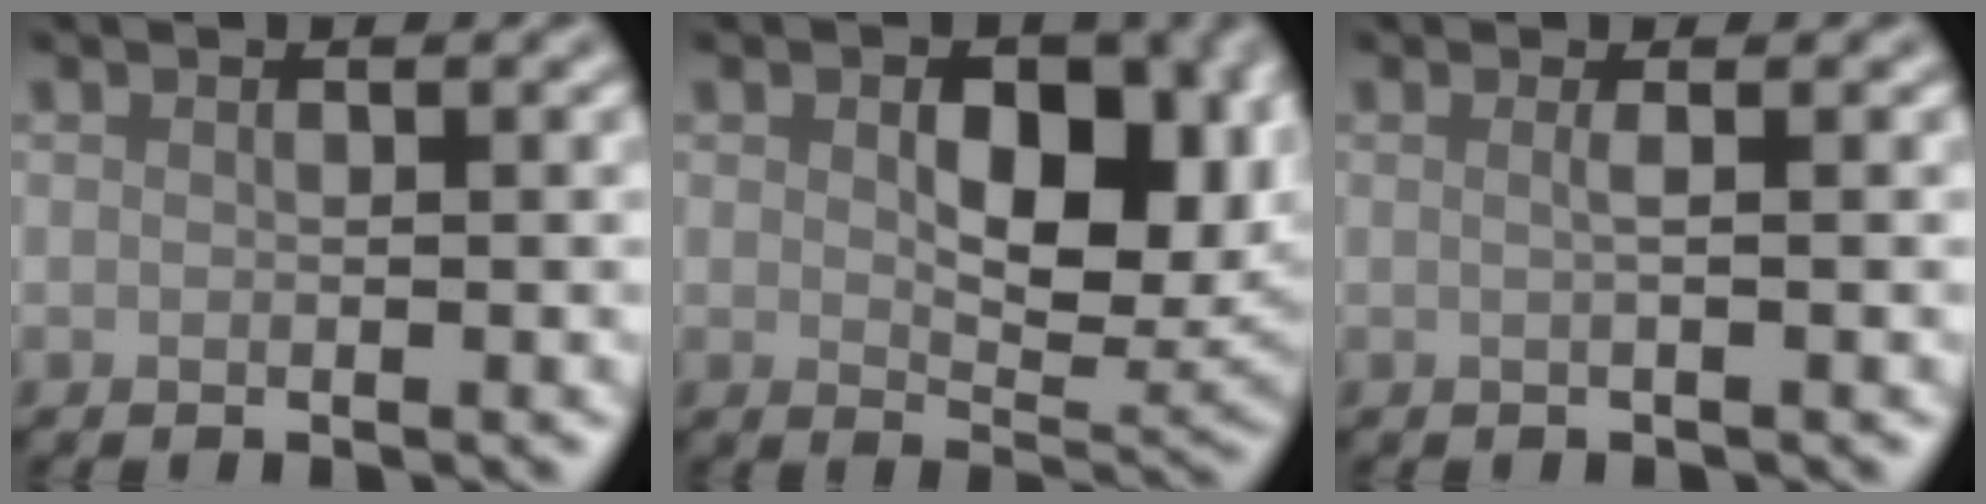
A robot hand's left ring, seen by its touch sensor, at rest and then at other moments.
{"total": 9.5, "force": [1.6, 5.4, 7.7], "torque": [-0.112, -0.009, 0.029]}
{"total": 1.3, "force": [0.1, 0.5, 1.2], "torque": [-0.014, -0.002, -0.010]}